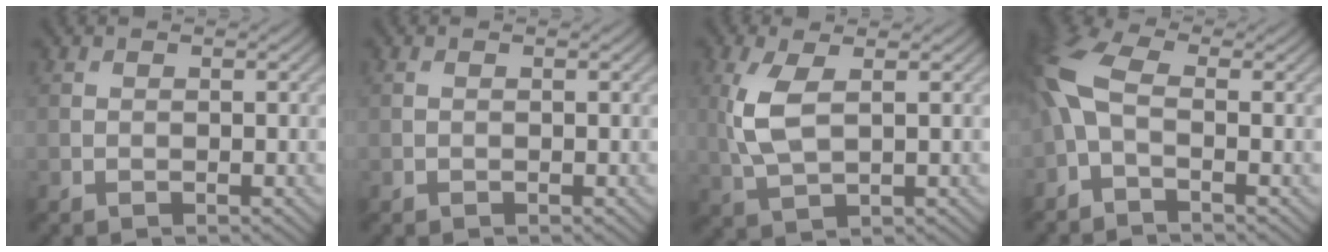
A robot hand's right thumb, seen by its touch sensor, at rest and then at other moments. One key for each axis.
{"total": 0.0}
{"total": 5.6, "fx": 1.0, "fy": 2.3, "fz": 5.0, "tx": -0.131, "ty": 0.002, "tz": 0.023}
{"total": 6.8, "fx": -1.1, "fy": 3.1, "fz": 6.0, "tx": -0.151, "ty": 0.010, "tz": -0.041}